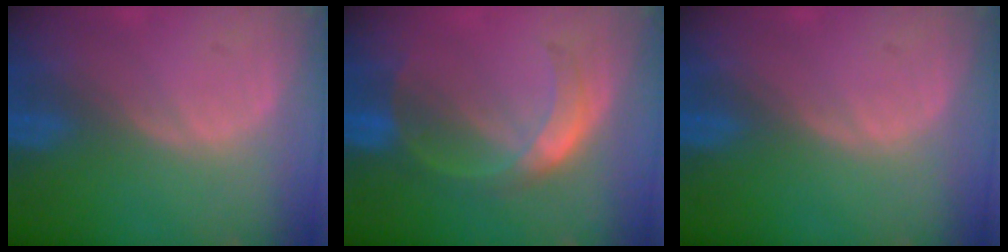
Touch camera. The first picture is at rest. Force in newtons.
{"total": 5.8, "press": 5.0, "slide": 2.8}
{"total": 0.0}